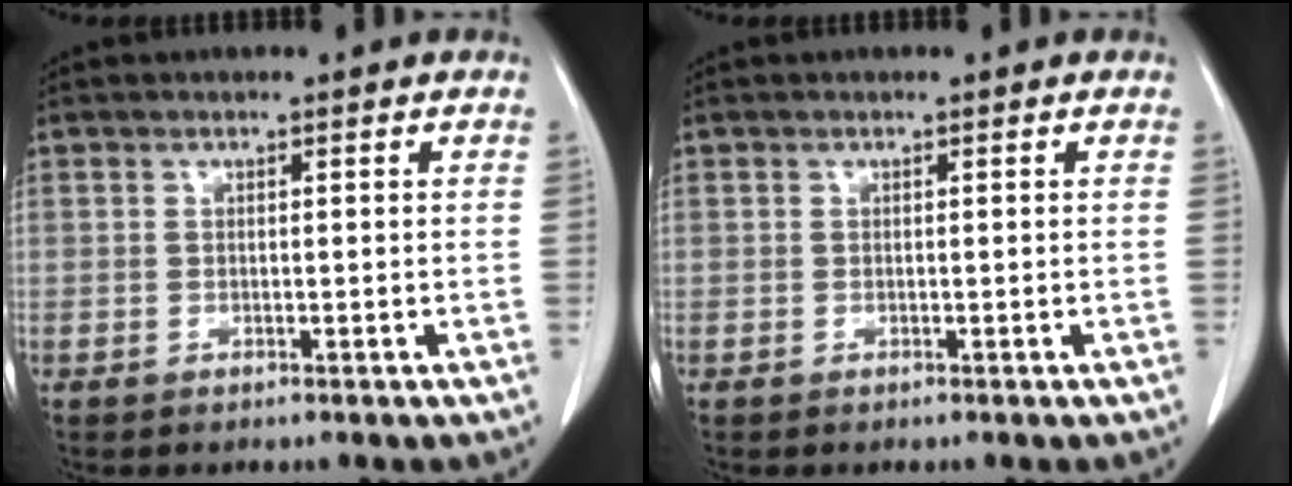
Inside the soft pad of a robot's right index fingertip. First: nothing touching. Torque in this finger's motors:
{"motor_torque": [0.00, 0.00, 0.00, 0.00]}